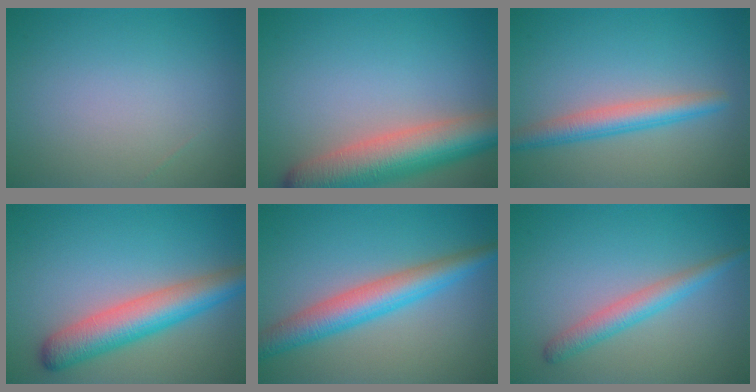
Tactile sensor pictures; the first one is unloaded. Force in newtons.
{"total": 8.4, "press": 8.4, "slide": 0.6}
{"total": 3.4, "press": 3.4, "slide": 0.1}
{"total": 6.1, "press": 6.1, "slide": 0.2}
{"total": 5.4, "press": 5.4, "slide": 0.0}
{"total": 2.8, "press": 2.8, "slide": 0.0}